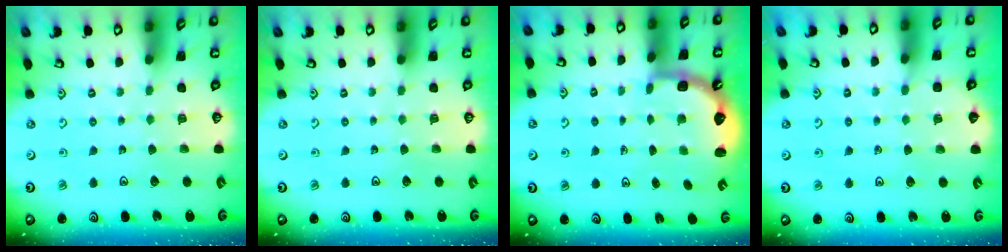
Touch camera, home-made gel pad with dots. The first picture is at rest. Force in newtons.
{"total": 0.0}
{"total": 2.6, "press": 2.2, "slide": 1.4}
{"total": 2.5, "press": 2.5, "slide": 0.3}